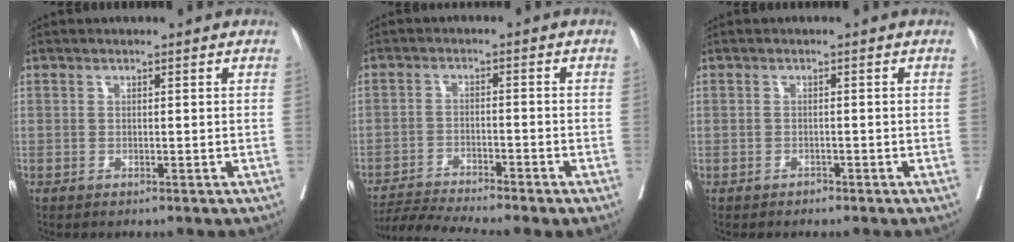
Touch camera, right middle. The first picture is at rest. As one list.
[{"total": 8.0, "force": [-7.3, -0.9, 3.1], "torque": [-0.051, -0.008, -0.123]}, {"total": 0.7, "force": [-0.6, 0.4, 0.0], "torque": [0.001, 0.002, -0.011]}]